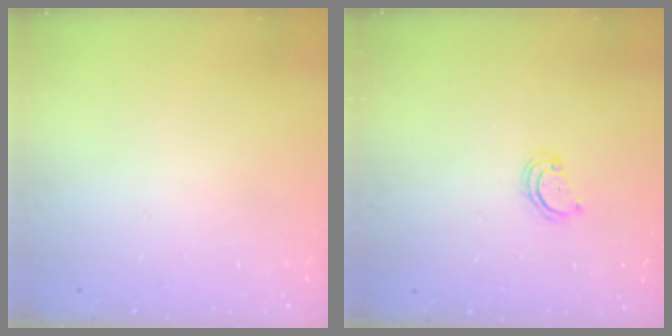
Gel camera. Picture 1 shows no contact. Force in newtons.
{"total": 3.1, "press": 3.1, "slide": 0.4}